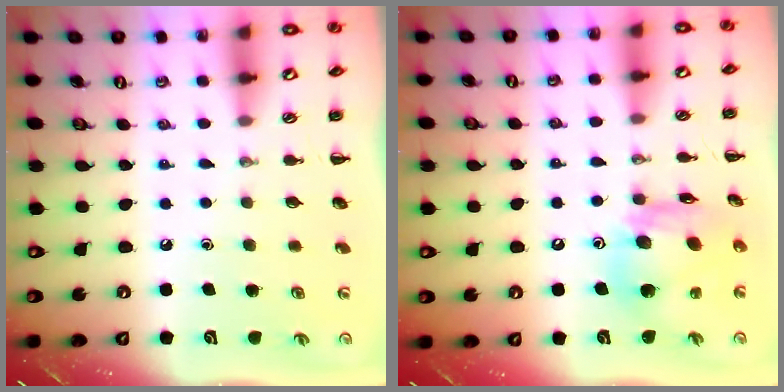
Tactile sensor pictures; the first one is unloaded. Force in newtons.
{"total": 14.8, "press": 14.5, "slide": 2.7}